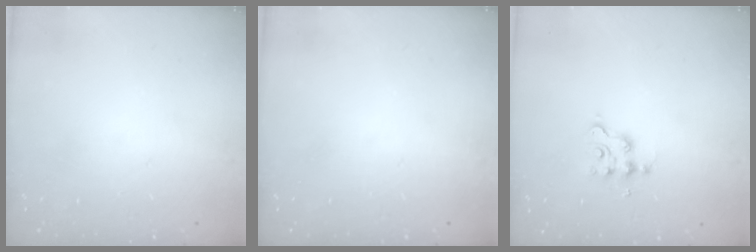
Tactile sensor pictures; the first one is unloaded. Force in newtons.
{"total": 0.0}
{"total": 3.0, "press": 3.0, "slide": 0.3}